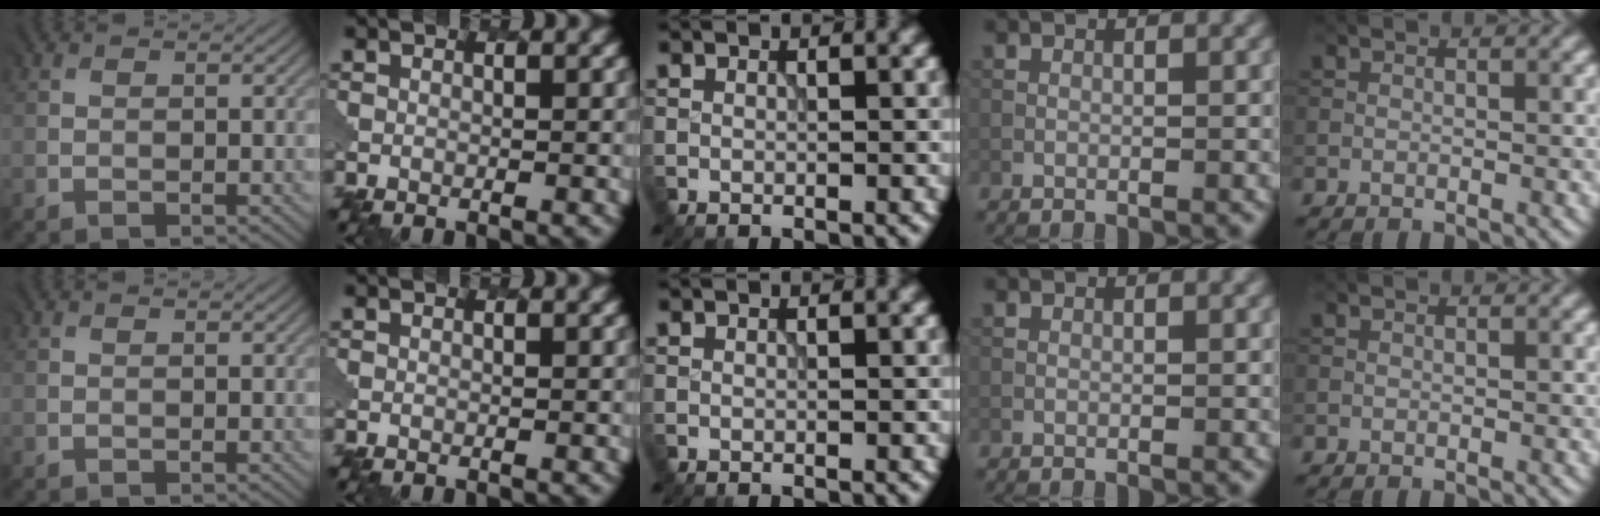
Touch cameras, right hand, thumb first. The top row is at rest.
{}